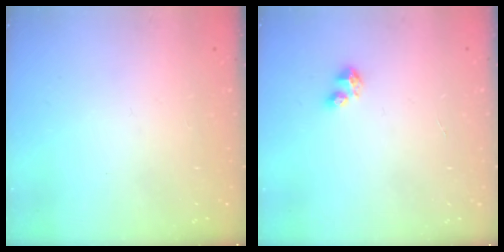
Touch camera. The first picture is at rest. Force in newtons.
{"total": 3.4, "press": 3.4, "slide": 0.2}